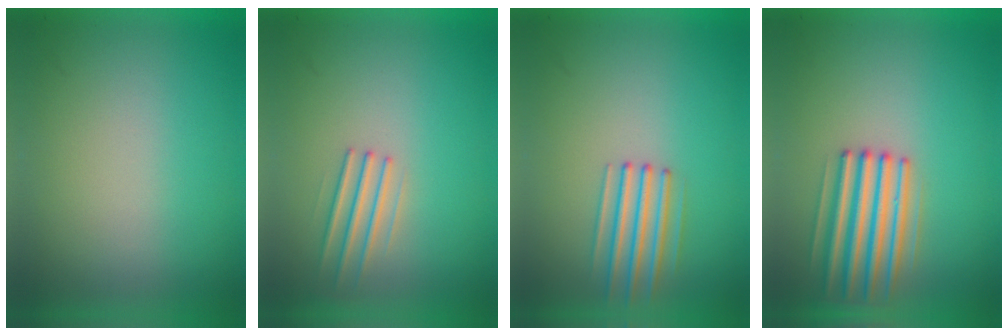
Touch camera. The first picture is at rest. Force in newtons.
{"total": 2.4}
{"total": 2.6}
{"total": 4.7}